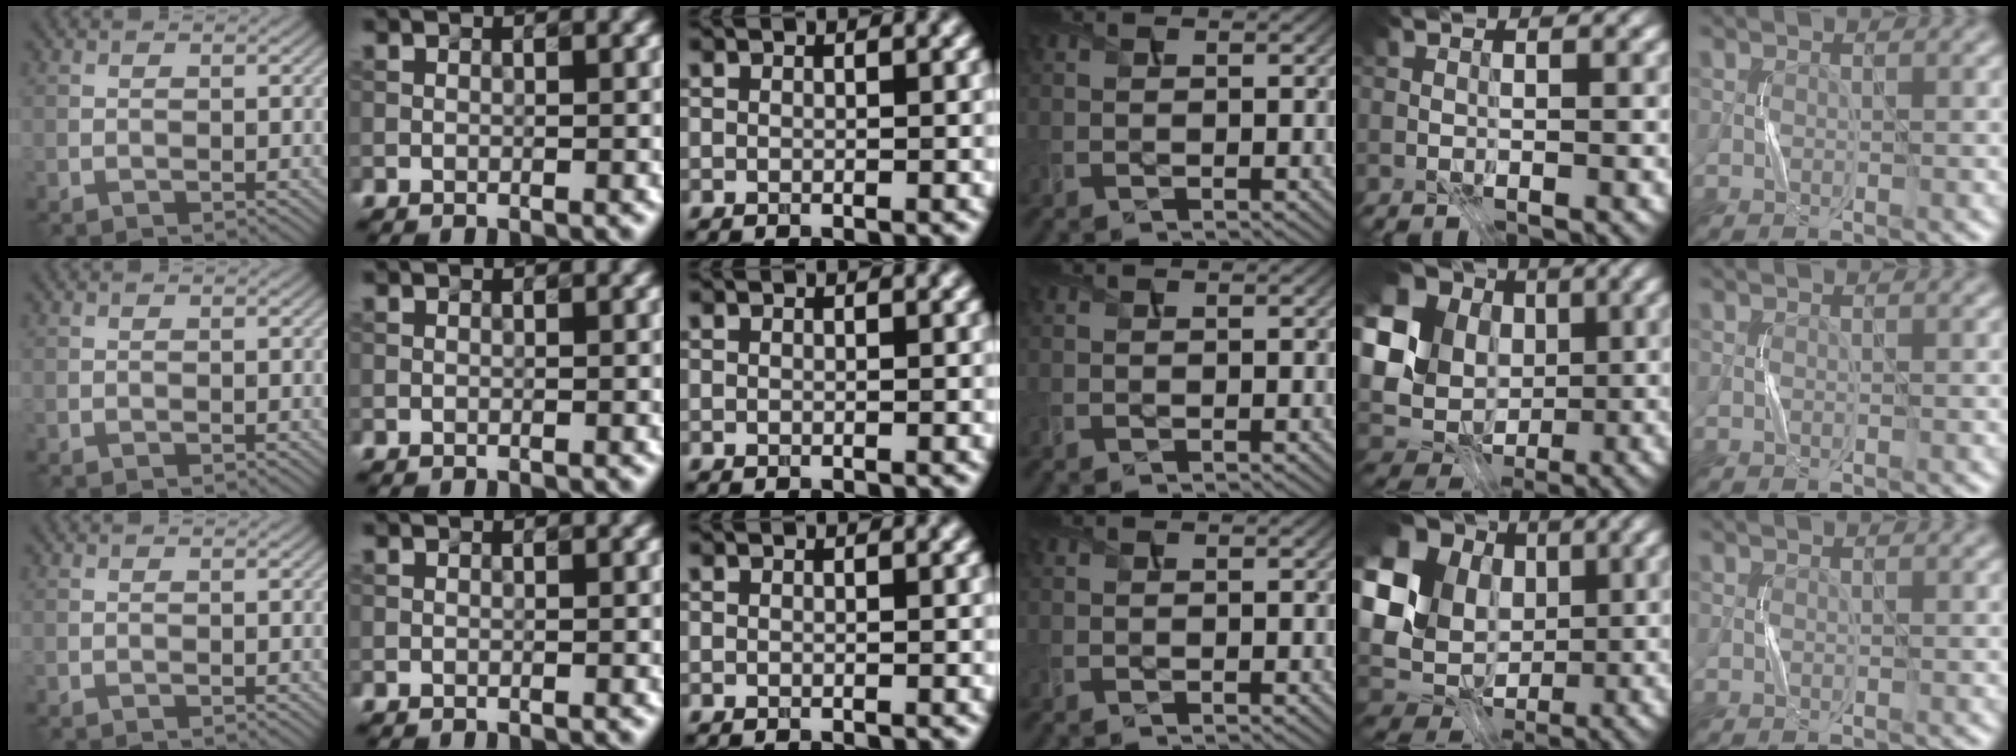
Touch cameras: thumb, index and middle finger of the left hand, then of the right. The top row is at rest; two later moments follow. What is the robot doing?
{"motion": "press", "object": "calculator"}